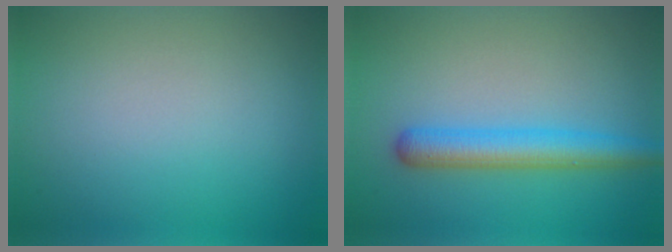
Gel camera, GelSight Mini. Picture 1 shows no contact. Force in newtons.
{"total": 4.1, "press": 4.1, "slide": 0.1}